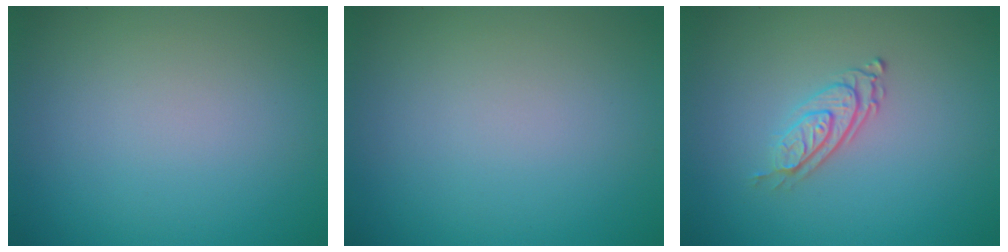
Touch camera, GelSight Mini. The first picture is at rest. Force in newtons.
{"total": 0.0}
{"total": 2.8, "press": 2.0, "slide": 2.0}